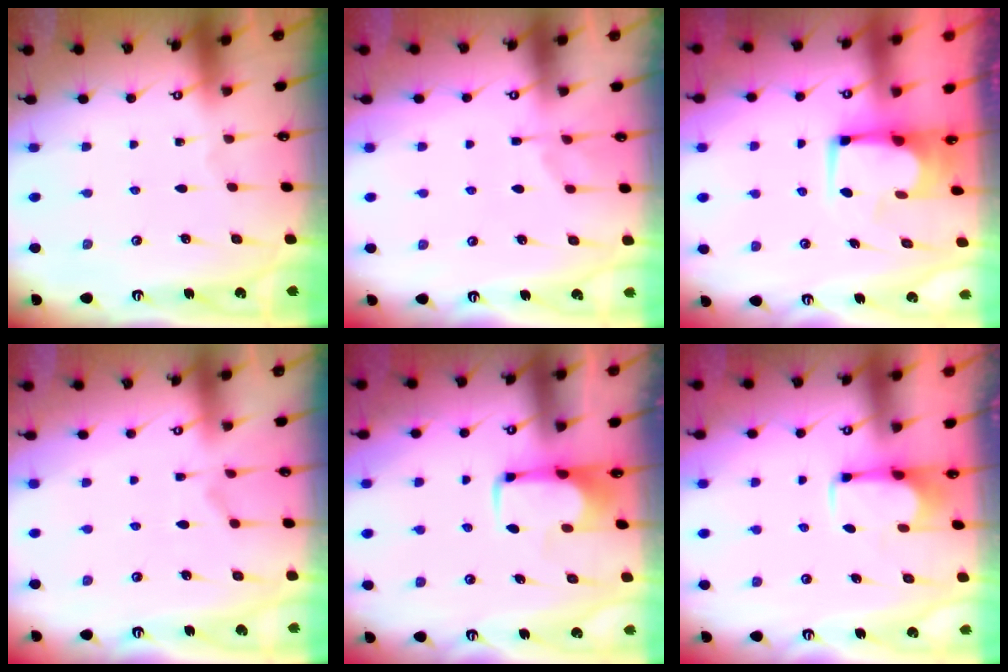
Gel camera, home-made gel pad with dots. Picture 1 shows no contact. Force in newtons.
{"total": 5.4, "press": 5.2, "slide": 1.4}
{"total": 3.8, "press": 3.7, "slide": 0.4}
{"total": 3.9, "press": 3.7, "slide": 1.2}
{"total": 2.0, "press": 2.0, "slide": 0.4}
{"total": 2.8, "press": 2.7, "slide": 0.7}